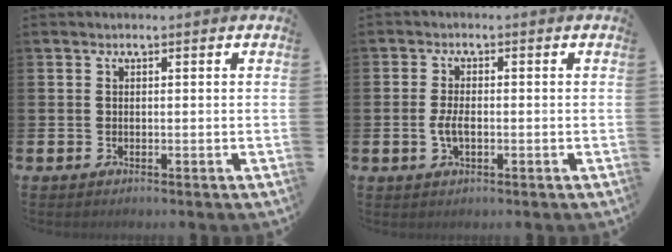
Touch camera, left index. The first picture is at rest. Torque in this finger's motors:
{"motor_torque": [0.65, 0.10, 0.08, 0.12]}